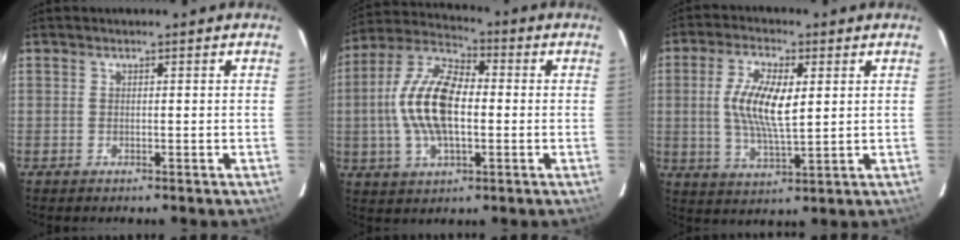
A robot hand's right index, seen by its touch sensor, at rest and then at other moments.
{"total": 15.3, "force": [-0.6, 7.3, 13.5], "torque": [-0.275, 0.013, -0.018]}
{"total": 10.1, "force": [1.6, 3.5, 9.3], "torque": [-0.180, 0.002, 0.031]}